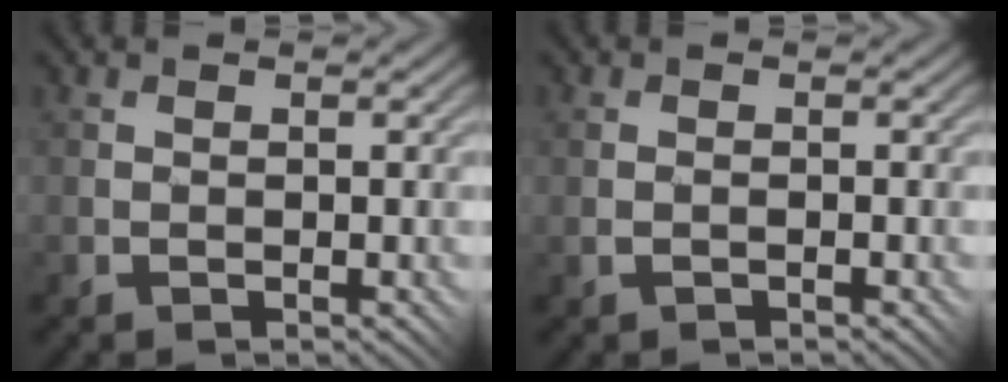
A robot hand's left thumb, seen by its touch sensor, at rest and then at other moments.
{"total": 0.9, "force": [-0.4, 0.5, 0.7], "torque": [-0.012, 0.004, -0.005]}